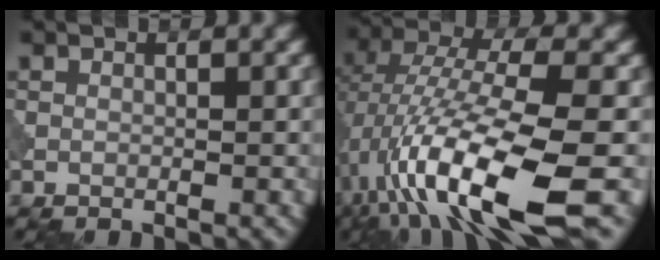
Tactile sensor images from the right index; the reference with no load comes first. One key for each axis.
{"total": 14.3, "fx": -3.9, "fy": 4.4, "fz": 13.0, "tx": -0.250, "ty": -0.002, "tz": -0.062}